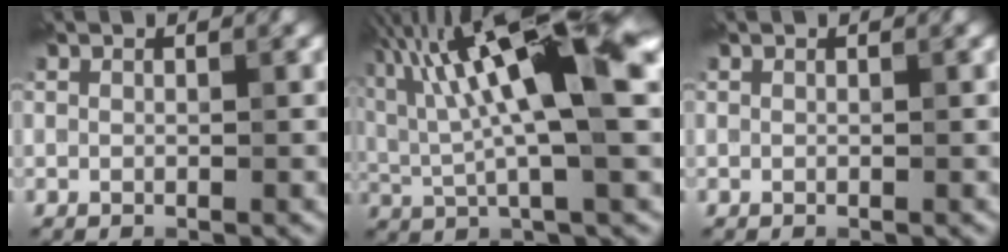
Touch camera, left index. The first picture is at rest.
{"total": 13.9, "force": [4.2, 3.0, 12.9], "torque": [-0.220, 0.022, 0.069]}
{"total": 0.0}